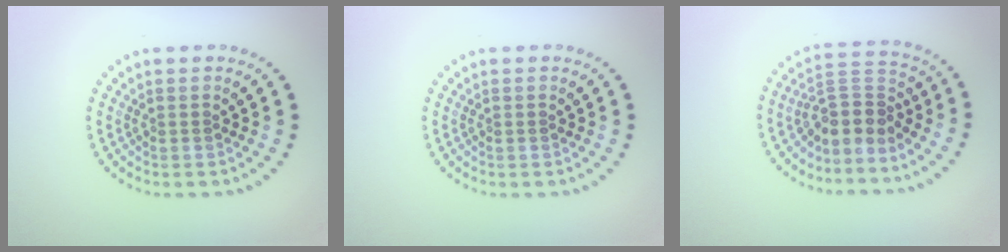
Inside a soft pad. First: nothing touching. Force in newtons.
{"total": 0.0}
{"total": 3.3, "press": 2.5, "slide": 2.2}